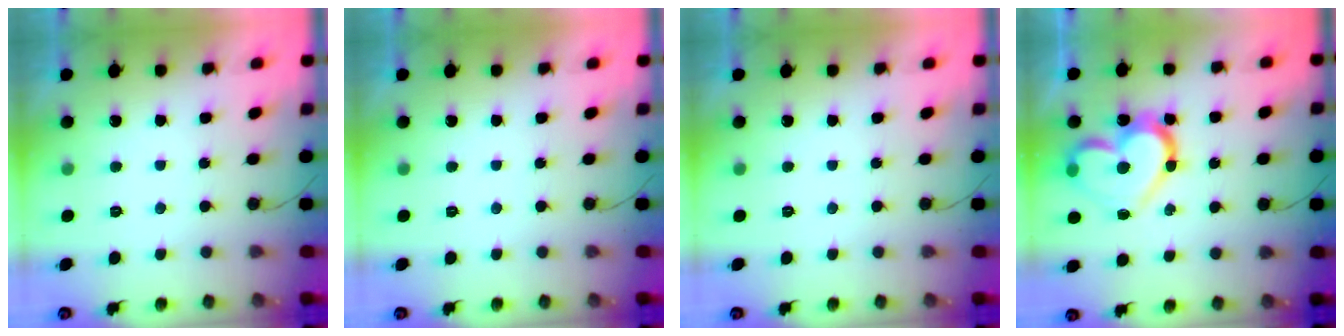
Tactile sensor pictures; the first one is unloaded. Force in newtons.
{"total": 0.0}
{"total": 0.0}
{"total": 17.4, "press": 17.3, "slide": 1.6}